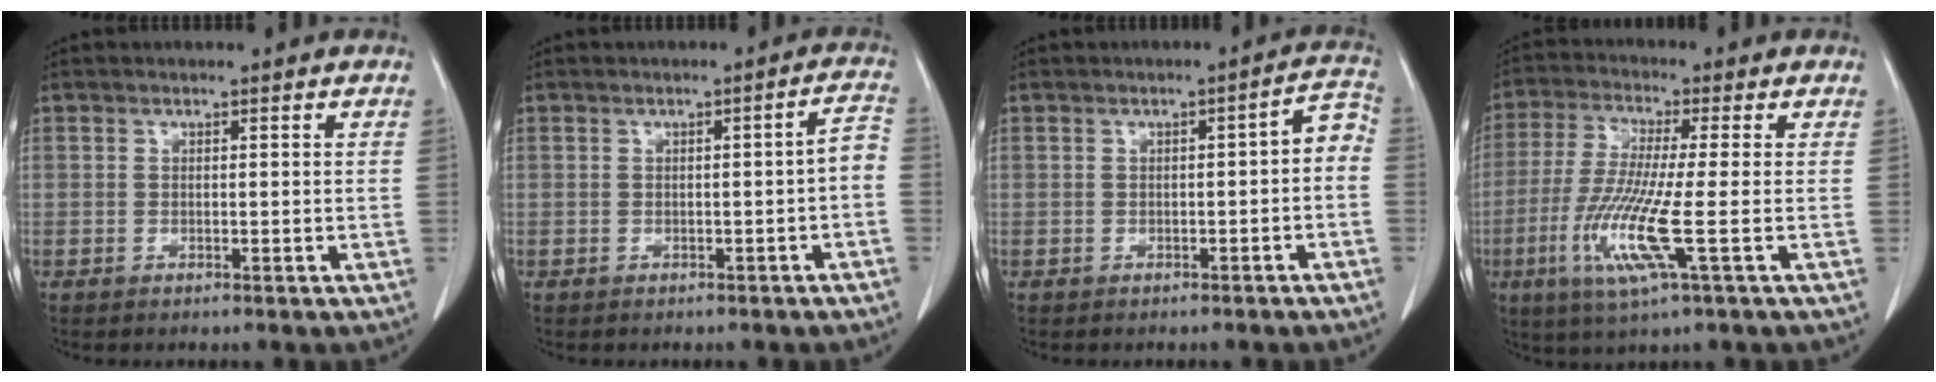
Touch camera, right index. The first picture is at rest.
{"total": 3.1, "force": [-1.2, 0.4, 2.8], "torque": [-0.030, 0.011, -0.016]}
{"total": 4.0, "force": [-1.1, 1.3, 3.6], "torque": [-0.040, 0.025, -0.014]}
{"total": 10.8, "force": [-3.1, -0.2, 10.3], "torque": [-0.223, -0.024, -0.068]}